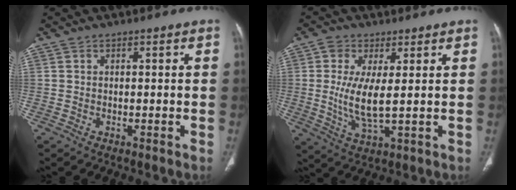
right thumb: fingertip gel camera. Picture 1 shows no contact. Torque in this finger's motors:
{"motor_torque": [0.92, 1.03, 0.03, 0.03, 0.09]}